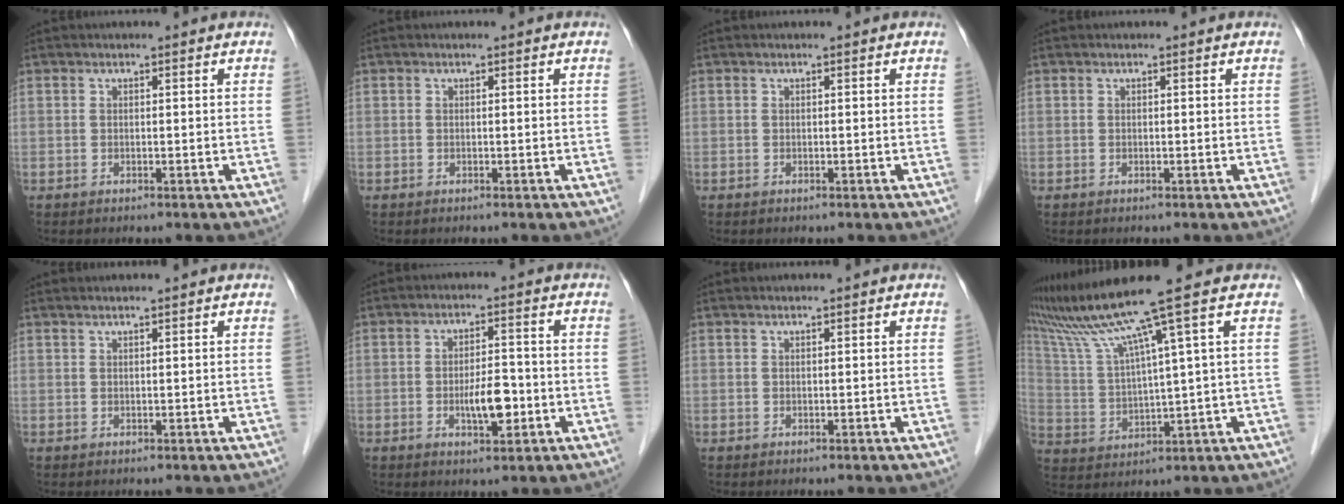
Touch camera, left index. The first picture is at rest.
{"total": 0.0}
{"total": 0.0}
{"total": 0.0}
{"total": 1.4, "force": [1.3, -0.1, 0.6], "torque": [-0.010, 0.014, 0.028]}
{"total": 5.1, "force": [-1.4, 1.7, 4.6], "torque": [-0.079, -0.001, -0.020]}
{"total": 0.7, "force": [0.6, -0.1, 0.3], "torque": [-0.009, 0.010, 0.014]}
{"total": 11.0, "force": [7.9, -3.2, 6.9], "torque": [-0.131, 0.002, 0.152]}